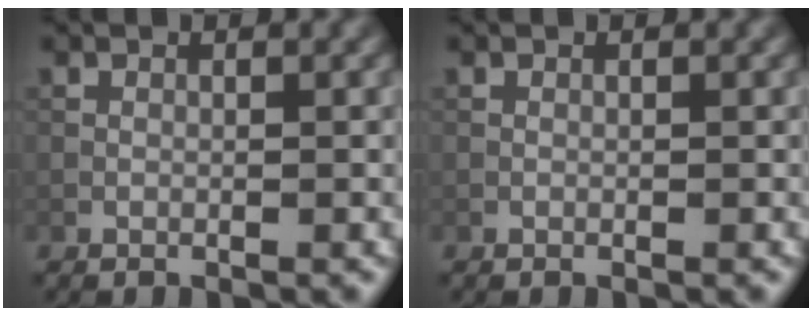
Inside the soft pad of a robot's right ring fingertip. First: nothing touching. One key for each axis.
{"total": 0.0}